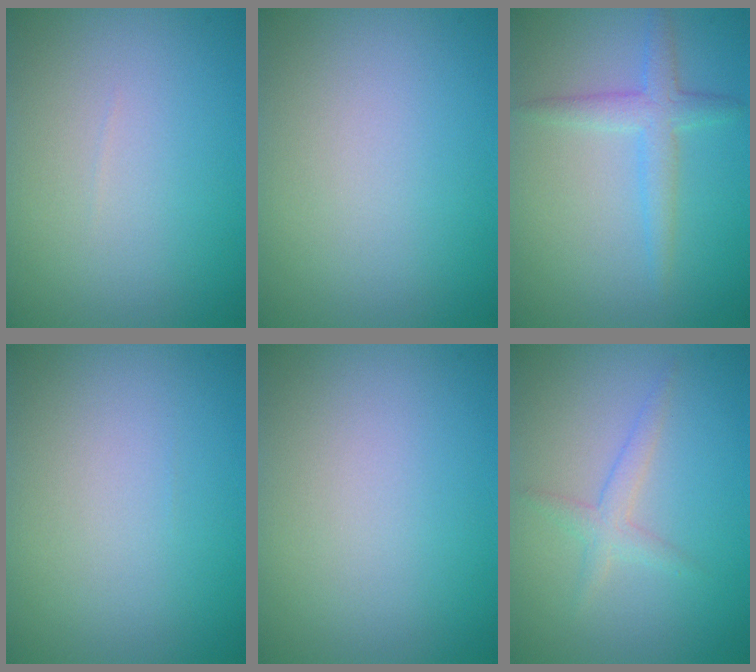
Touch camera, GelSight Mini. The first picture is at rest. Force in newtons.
{"total": 0.0}
{"total": 2.6, "press": 2.6, "slide": 0.1}
{"total": 0.0}
{"total": 0.0}
{"total": 1.8, "press": 1.8, "slide": 0.0}